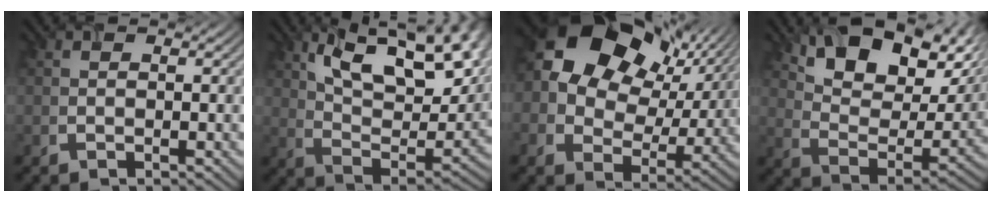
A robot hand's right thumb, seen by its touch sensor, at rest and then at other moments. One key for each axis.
{"total": 16.3, "fx": 9.5, "fy": 6.7, "fz": 11.5, "tx": -0.205, "ty": 0.004, "tz": 0.154}
{"total": 17.0, "fx": 6.7, "fy": 12.0, "fz": 10.0, "tx": -0.200, "ty": 0.026, "tz": 0.121}
{"total": 14.9, "fx": 9.5, "fy": 6.6, "fz": 9.3, "tx": -0.166, "ty": -0.002, "tz": 0.154}